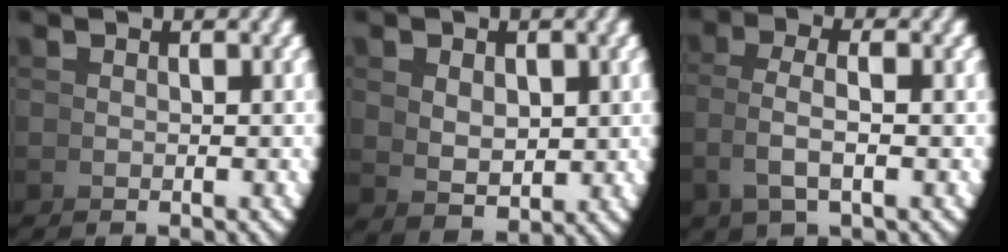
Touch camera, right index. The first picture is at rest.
{"total": 1.9, "force": [0.8, 0.8, 1.6], "torque": [-0.023, -0.010, 0.035]}
{"total": 2.6, "force": [0.5, 0.0, 2.6], "torque": [-0.051, 0.005, 0.017]}